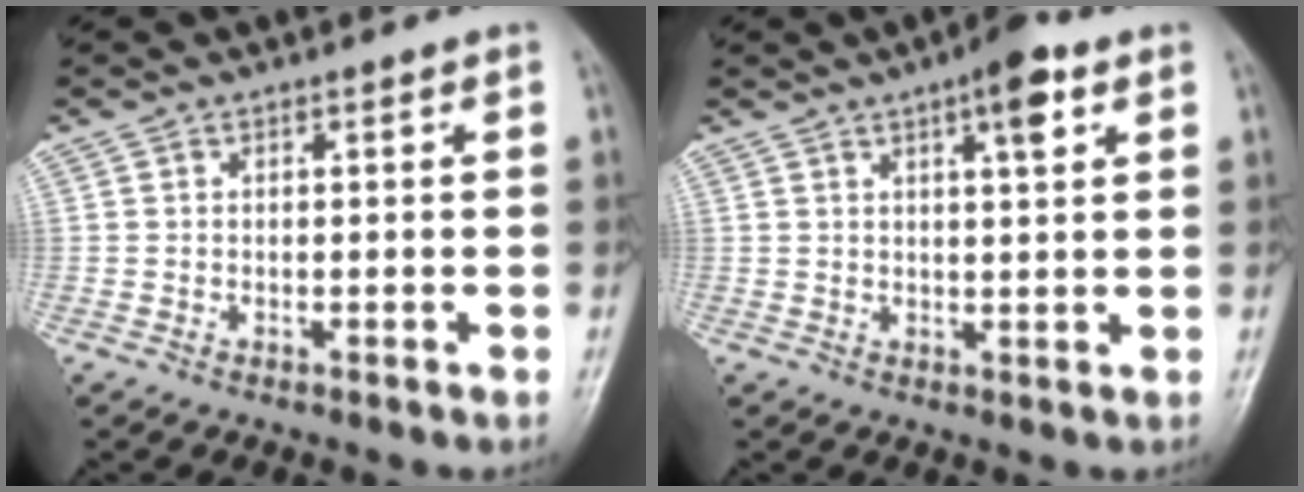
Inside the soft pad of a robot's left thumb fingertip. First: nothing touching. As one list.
[{"total": 6.3, "force": [3.1, 1.8, 5.2], "torque": [-0.065, -0.007, 0.041]}]